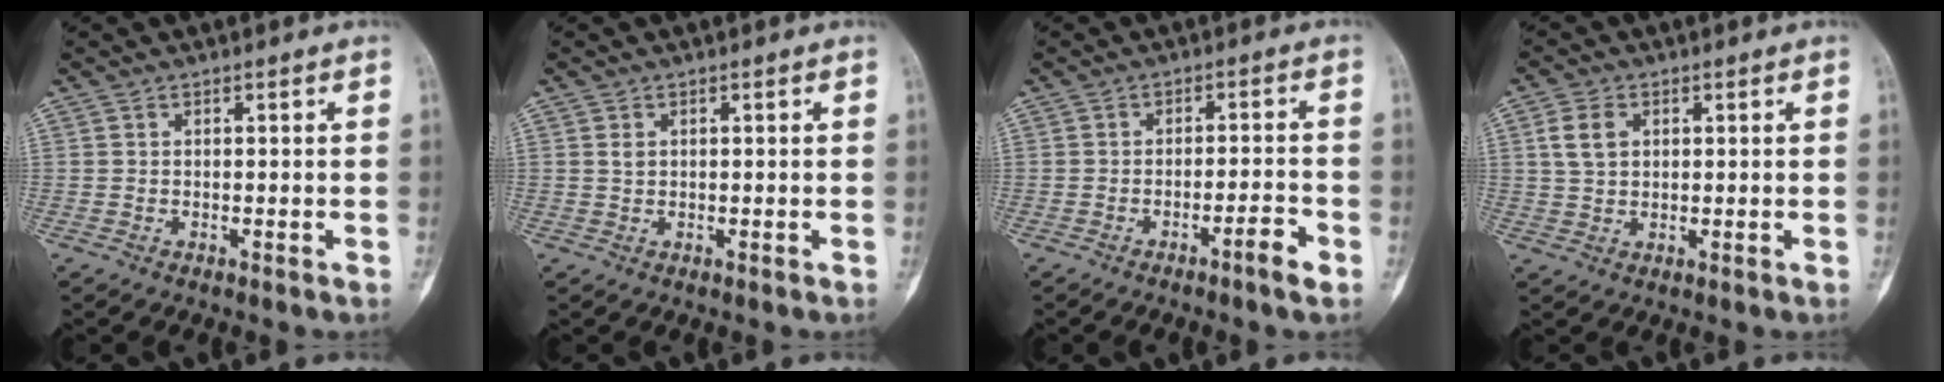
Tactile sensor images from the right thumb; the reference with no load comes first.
{"total": 1.0, "force": [0.4, 0.7, 0.6], "torque": [-0.007, 0.001, 0.007]}
{"total": 4.1, "force": [-2.4, 0.3, 3.3], "torque": [-0.058, 0.018, -0.039]}
{"total": 4.8, "force": [1.4, 3.4, 3.1], "torque": [-0.056, 0.002, 0.029]}